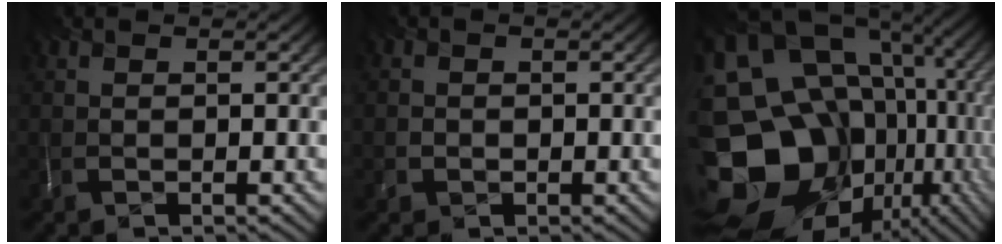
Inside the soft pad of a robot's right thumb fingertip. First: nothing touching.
{"total": 1.5, "force": [-0.7, 1.0, -0.9], "torque": [0.019, -0.010, -0.013]}
{"total": 21.0, "force": [-4.6, 17.5, 10.7], "torque": [-0.233, -0.046, -0.062]}